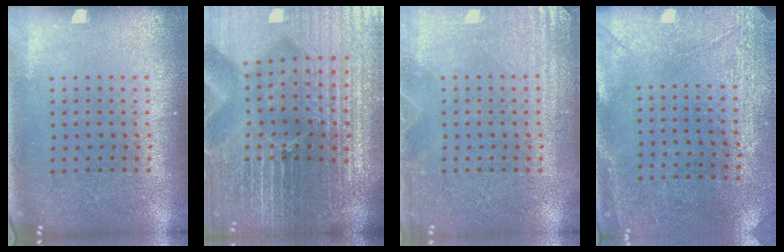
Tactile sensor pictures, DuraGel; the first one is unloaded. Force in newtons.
{"total": 7.3, "press": 6.4, "slide": 3.5}
{"total": 2.9, "press": 2.9, "slide": 0.5}
{"total": 3.0, "press": 2.3, "slide": 1.8}